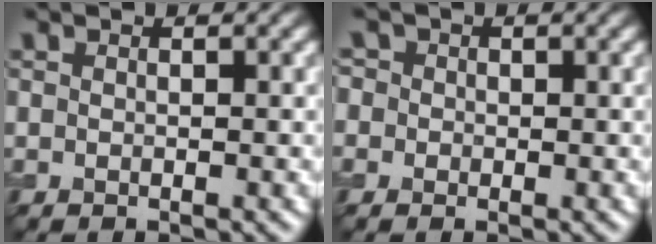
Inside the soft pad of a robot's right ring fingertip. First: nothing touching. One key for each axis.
{"total": 2.2, "fx": 0.5, "fy": 2.0, "fz": 0.7, "tx": 0.002, "ty": 0.020, "tz": -0.019}